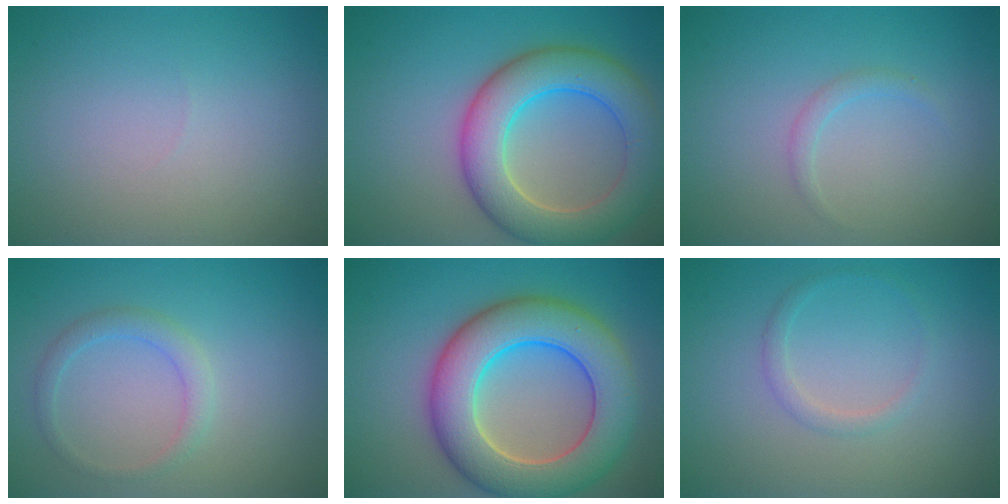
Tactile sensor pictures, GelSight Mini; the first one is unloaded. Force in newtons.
{"total": 8.1, "press": 8.1, "slide": 0.3}
{"total": 1.0, "press": 1.0, "slide": 0.1}
{"total": 1.8, "press": 1.8, "slide": 0.0}
{"total": 10.2, "press": 10.2, "slide": 0.7}
{"total": 1.2, "press": 1.2, "slide": 0.1}